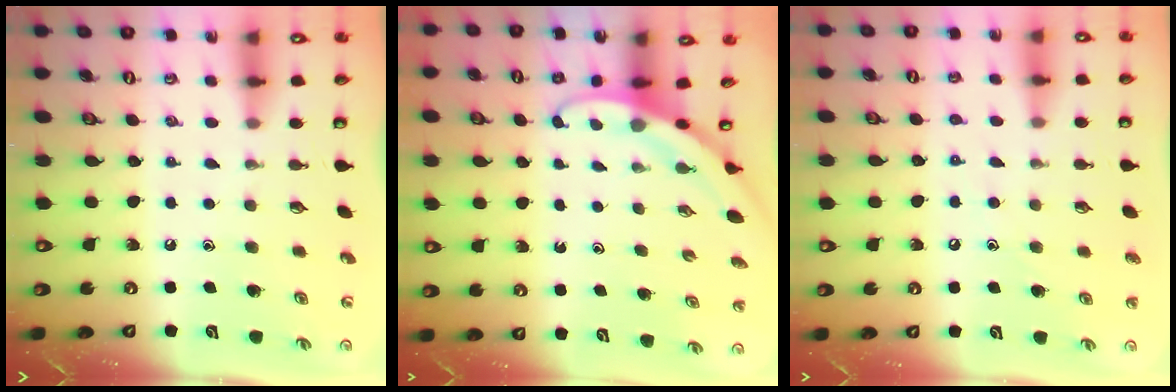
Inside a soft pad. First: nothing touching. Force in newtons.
{"total": 2.8, "press": 2.8, "slide": 0.0}
{"total": 5.4, "press": 5.4, "slide": 0.6}